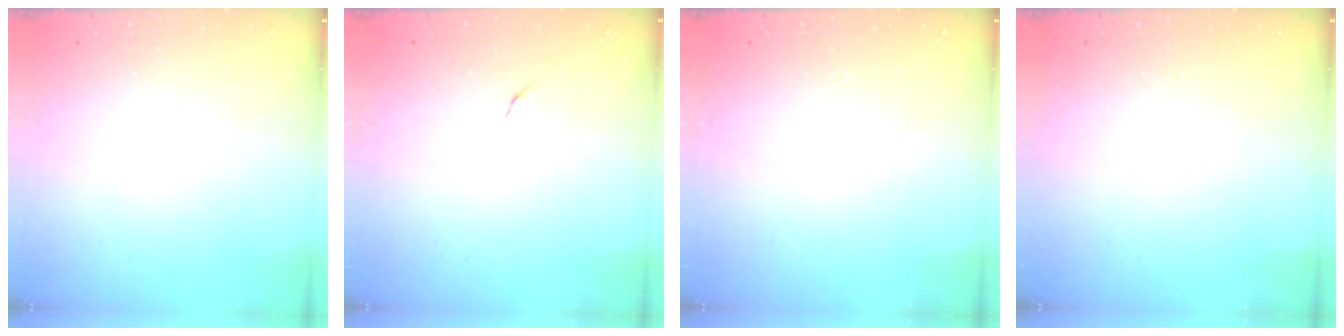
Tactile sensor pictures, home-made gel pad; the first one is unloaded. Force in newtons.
{"total": 3.9, "press": 3.9, "slide": 0.4}
{"total": 1.6, "press": 1.6, "slide": 0.1}
{"total": 0.0}